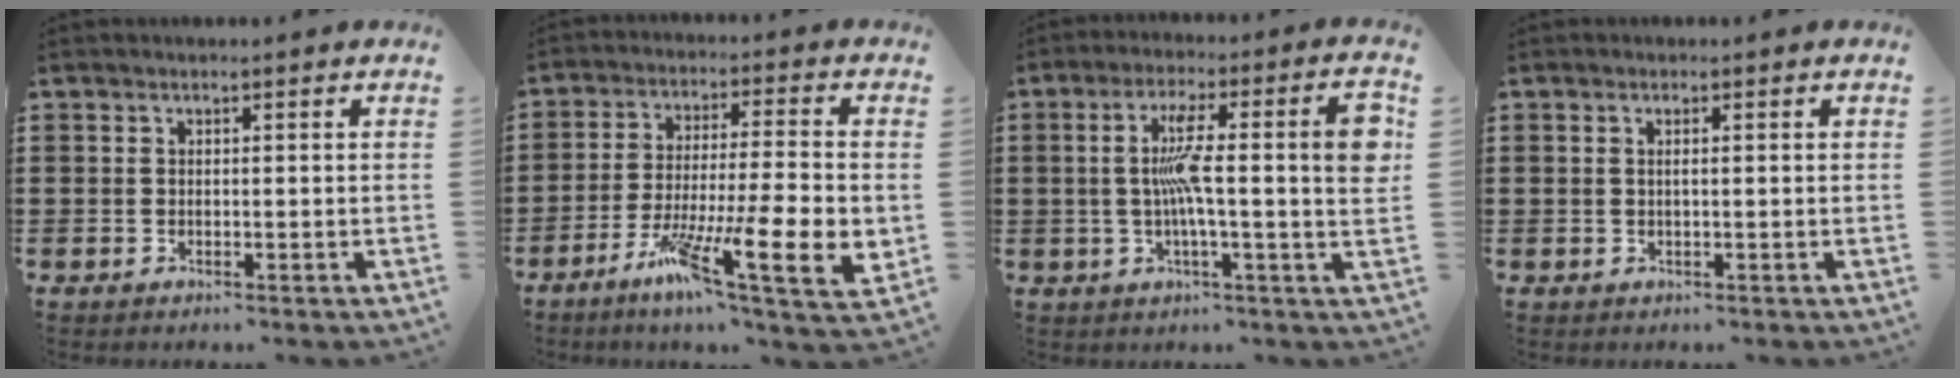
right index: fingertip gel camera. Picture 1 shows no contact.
{"total": 13.7, "force": [-4.4, 2.1, 12.8], "torque": [-0.221, -0.008, -0.068]}
{"total": 11.6, "force": [1.0, 1.7, 11.5], "torque": [-0.193, 0.001, 0.008]}
{"total": 1.0, "force": [0.2, 0.0, 1.0], "torque": [-0.020, -0.002, 0.002]}